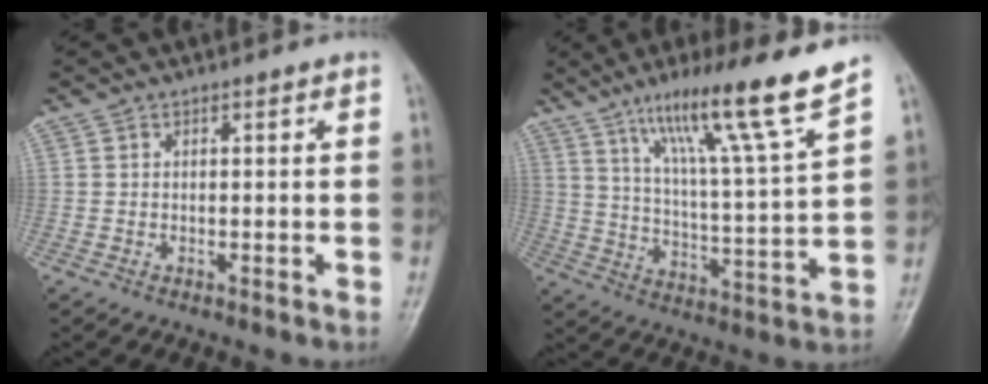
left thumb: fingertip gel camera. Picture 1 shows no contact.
{"total": 16.2, "force": [11.1, -0.4, 11.8], "torque": [-0.186, -0.058, 0.181]}